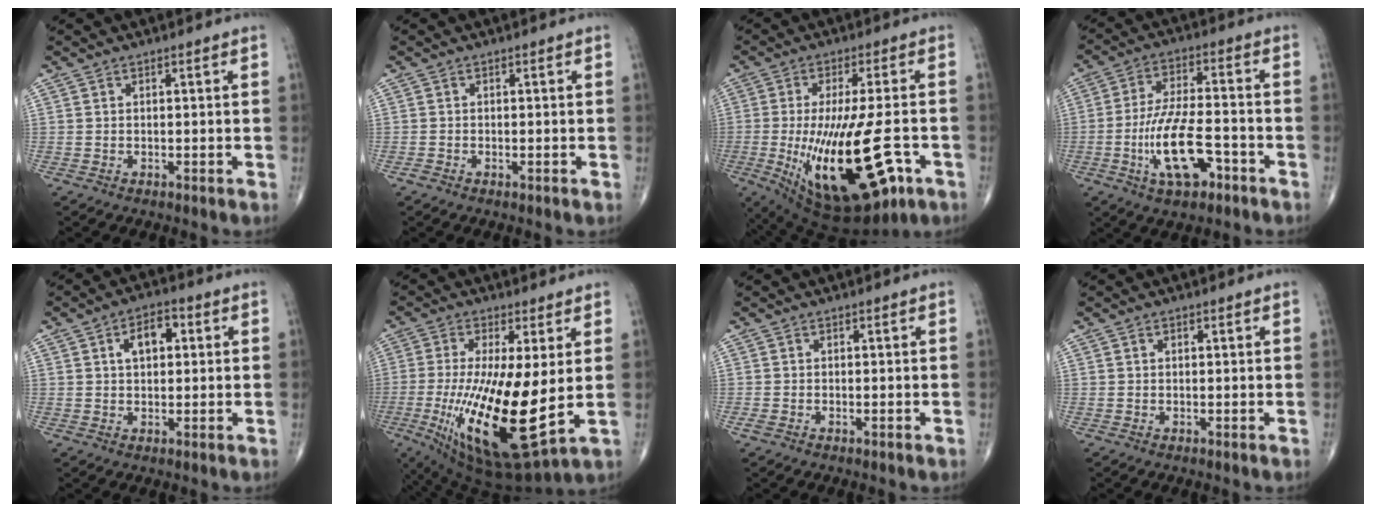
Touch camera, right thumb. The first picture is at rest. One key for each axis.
{"total": 0.8, "fx": -0.5, "fy": 0.3, "fz": 0.6, "tx": -0.009, "ty": 0.003, "tz": -0.008}
{"total": 23.4, "fx": -7.2, "fy": 8.4, "fz": 20.7, "tx": -0.354, "ty": -0.014, "tz": -0.091}
{"total": 12.9, "fx": -5.1, "fy": 5.1, "fz": 10.7, "tx": -0.201, "ty": 0.028, "tz": -0.087}
{"total": 6.3, "fx": 1.6, "fy": 3.8, "fz": 4.8, "tx": -0.060, "ty": 0.010, "tz": 0.020}
{"total": 21.1, "fx": -2.1, "fy": 5.9, "fz": 20.1, "tx": -0.406, "ty": -0.039, "tz": -0.019}
{"total": 1.2, "fx": -0.5, "fy": 0.6, "fz": 0.9, "tx": -0.022, "ty": 0.001, "tz": -0.008}
{"total": 0.6, "fx": 0.2, "fy": 0.5, "fz": 0.3, "tx": 0.000, "ty": 0.000, "tz": 0.003}